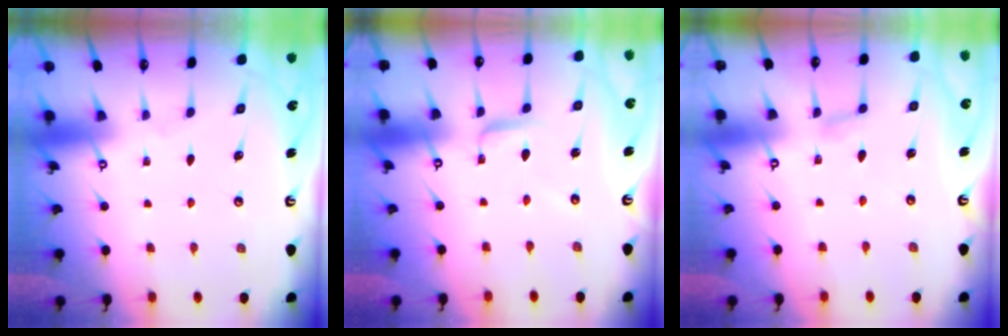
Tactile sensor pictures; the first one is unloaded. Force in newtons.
{"total": 2.9, "press": 2.9, "slide": 0.2}
{"total": 2.9, "press": 2.9, "slide": 0.4}